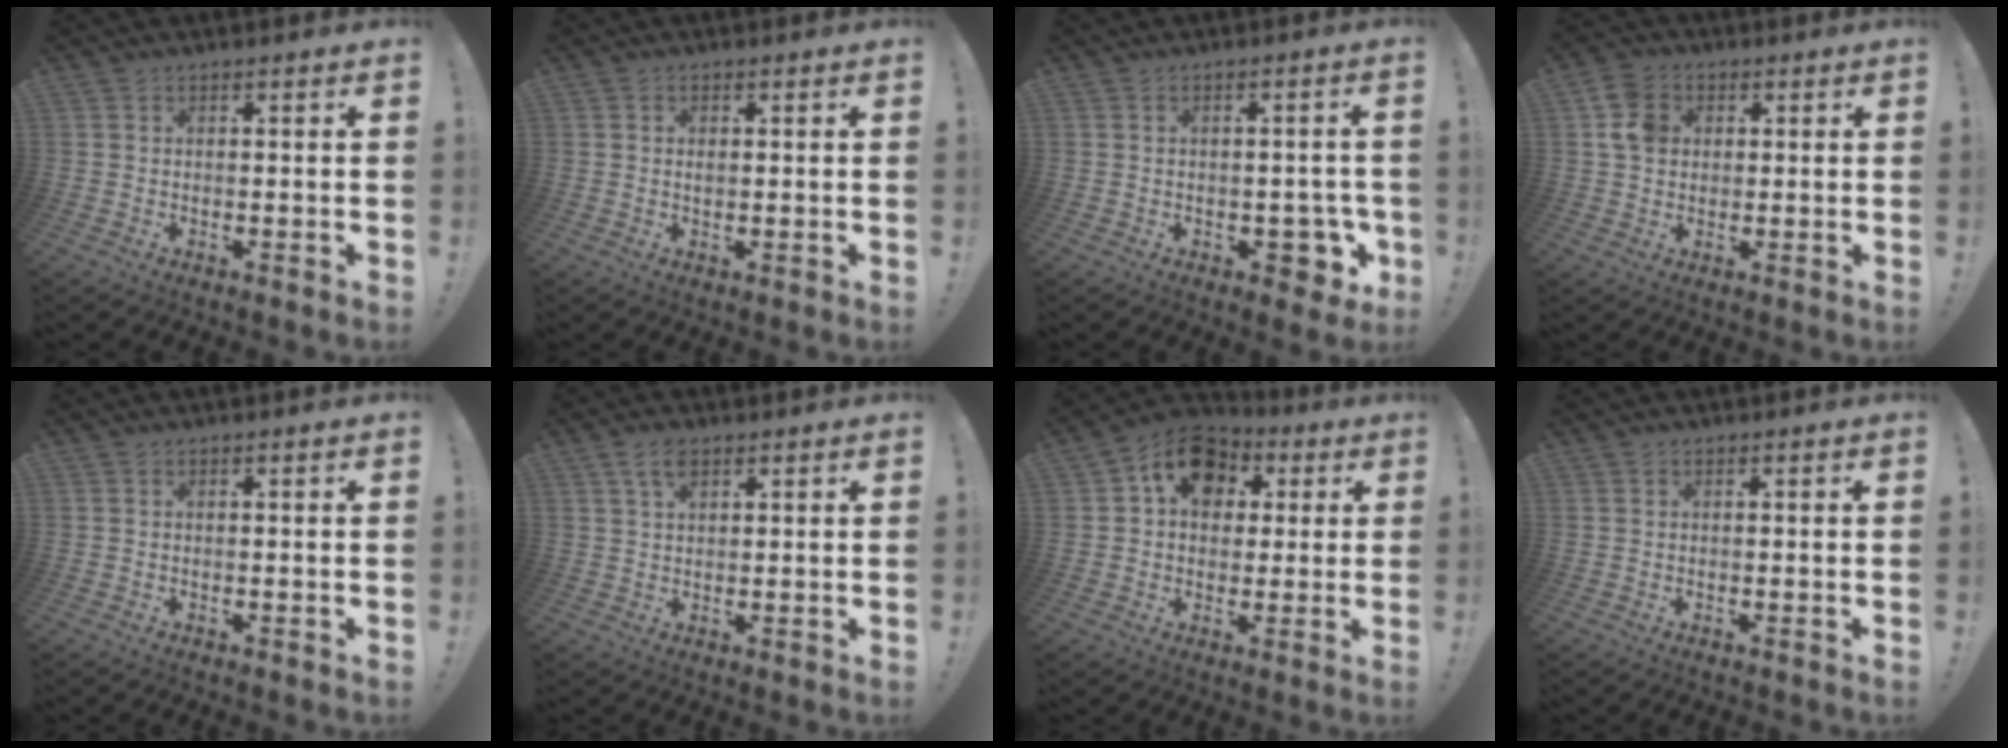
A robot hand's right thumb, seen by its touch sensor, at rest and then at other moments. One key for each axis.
{"total": 0.7, "fx": 0.1, "fy": 0.6, "fz": 0.4, "tx": -0.008, "ty": 0.003, "tz": 0.002}
{"total": 6.8, "fx": -2.3, "fy": 4.4, "fz": 4.6, "tx": -0.039, "ty": 0.010, "tz": -0.034}
{"total": 8.0, "fx": 1.5, "fy": 6.5, "fz": 4.4, "tx": -0.076, "ty": 0.013, "tz": 0.031}
{"total": 0.0}
{"total": 4.6, "fx": 2.6, "fy": 2.4, "fz": 3.0, "tx": -0.050, "ty": -0.008, "tz": 0.047}
{"total": 12.9, "fx": 4.6, "fy": 9.9, "fz": 6.8, "tx": -0.103, "ty": -0.004, "tz": 0.091}
{"total": 0.0}